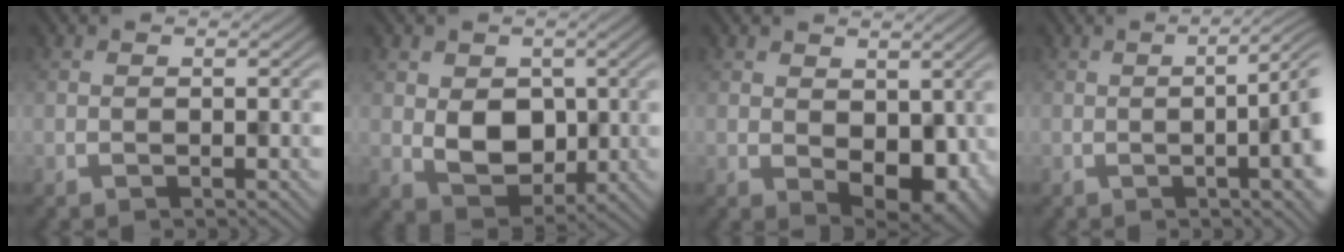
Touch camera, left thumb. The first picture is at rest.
{"total": 4.9, "force": [0.6, 4.2, 2.5], "torque": [-0.056, -0.012, 0.016]}
{"total": 5.9, "force": [0.2, 4.2, 4.2], "torque": [-0.058, -0.022, 0.020]}
{"total": 9.1, "force": [-0.4, 2.5, 8.8], "torque": [-0.083, 0.007, -0.007]}